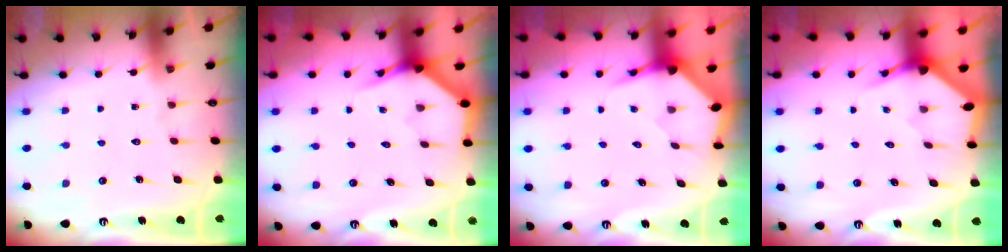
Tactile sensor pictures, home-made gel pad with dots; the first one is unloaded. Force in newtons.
{"total": 3.8, "press": 3.8, "slide": 0.2}
{"total": 3.7, "press": 3.6, "slide": 0.4}
{"total": 2.9, "press": 2.9, "slide": 0.2}